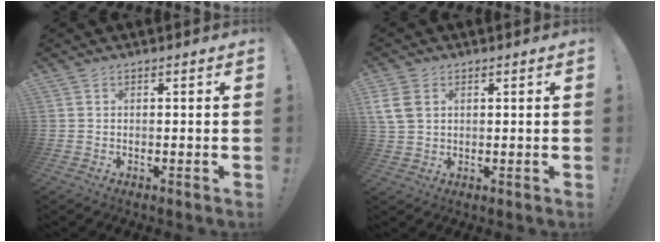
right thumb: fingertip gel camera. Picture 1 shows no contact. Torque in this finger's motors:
{"motor_torque": [0.15, 0.10, 0.44, 0.06, 0.14]}